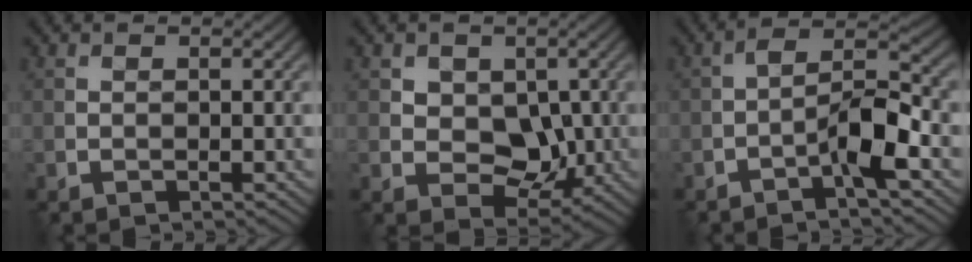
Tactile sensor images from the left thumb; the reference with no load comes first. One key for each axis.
{"total": 5.5, "fx": 0.8, "fy": 4.4, "fz": 3.2, "tx": -0.058, "ty": -0.008, "tz": 0.008}
{"total": 6.1, "fx": -3.0, "fy": 1.6, "fz": 5.1, "tx": -0.087, "ty": 0.019, "tz": -0.063}